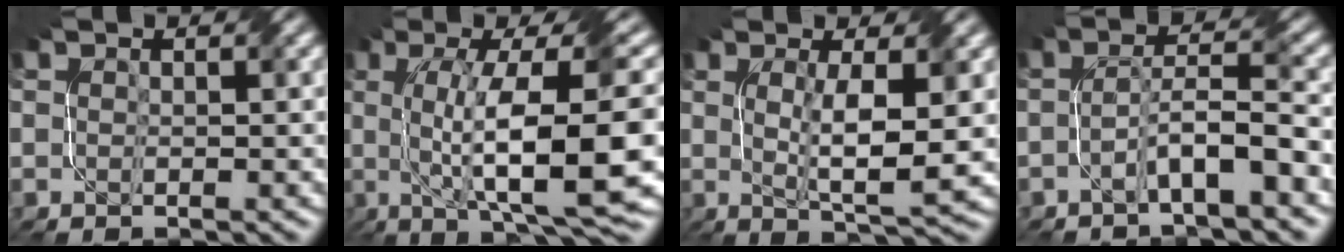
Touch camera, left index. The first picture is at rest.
{"total": 13.6, "force": [-0.1, 3.1, 13.2], "torque": [-0.200, 0.005, 0.009]}
{"total": 5.4, "force": [0.3, 0.9, 5.3], "torque": [-0.095, -0.005, 0.011]}
{"total": 4.6, "force": [-2.1, 0.6, 4.1], "torque": [-0.071, 0.018, -0.042]}